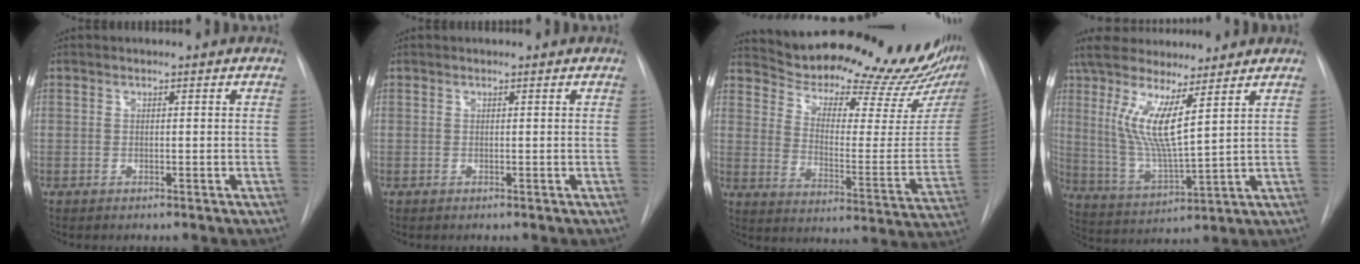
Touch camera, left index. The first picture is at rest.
{"total": 0.0}
{"total": 30.0, "force": [27.1, 4.5, 12.1], "torque": [-0.187, -0.106, 0.340]}
{"total": 13.9, "force": [6.3, 2.3, 12.2], "torque": [-0.247, -0.001, 0.117]}